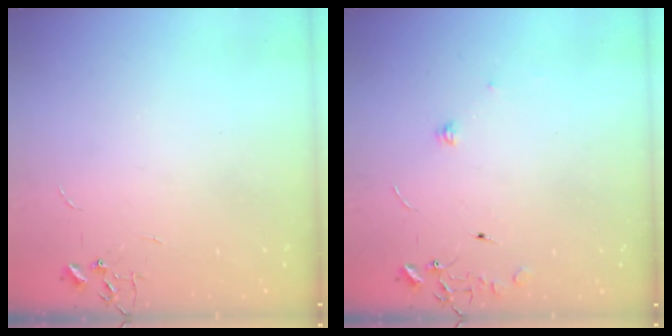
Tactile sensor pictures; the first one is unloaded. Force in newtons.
{"total": 7.5, "press": 7.4, "slide": 0.8}